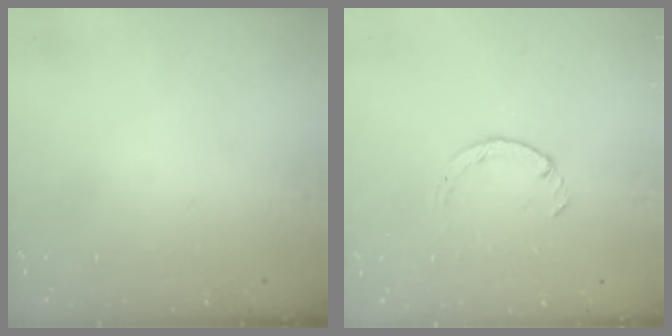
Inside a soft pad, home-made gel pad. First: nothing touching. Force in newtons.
{"total": 2.2, "press": 2.1, "slide": 0.4}